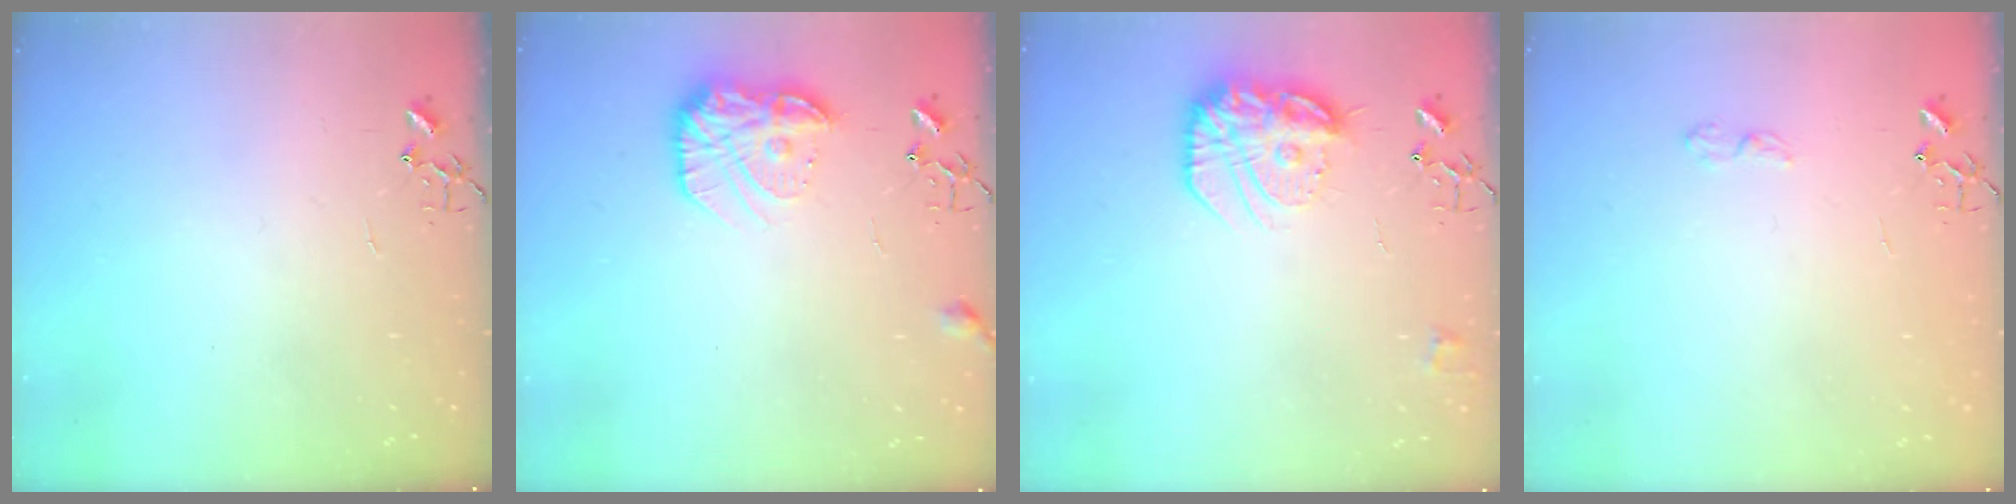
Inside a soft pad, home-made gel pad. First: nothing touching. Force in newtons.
{"total": 14.1, "press": 14.1, "slide": 0.8}
{"total": 17.4, "press": 17.3, "slide": 1.2}
{"total": 4.4, "press": 4.3, "slide": 0.7}